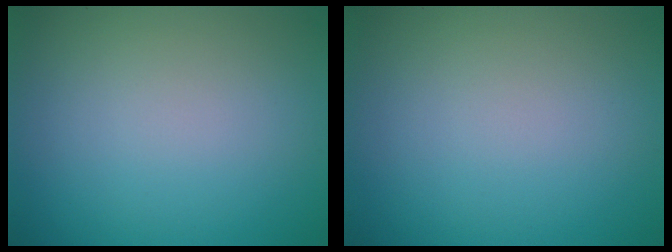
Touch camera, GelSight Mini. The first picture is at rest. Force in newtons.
{"total": 0.0}